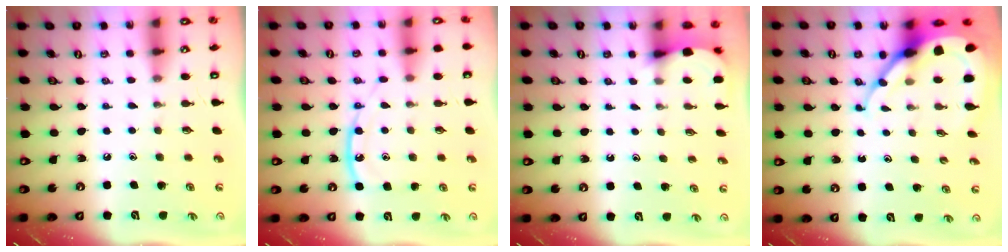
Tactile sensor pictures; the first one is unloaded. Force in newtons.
{"total": 11.7, "press": 11.7, "slide": 0.9}
{"total": 2.5, "press": 2.5, "slide": 0.2}
{"total": 9.4, "press": 9.3, "slide": 0.9}